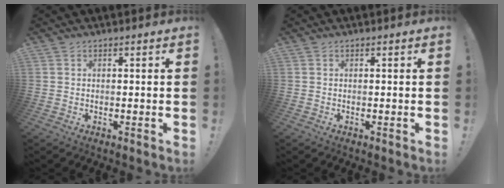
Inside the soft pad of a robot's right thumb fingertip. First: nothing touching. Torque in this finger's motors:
{"motor_torque": [0.00, 0.00, -0.07, 0.07, 0.00]}